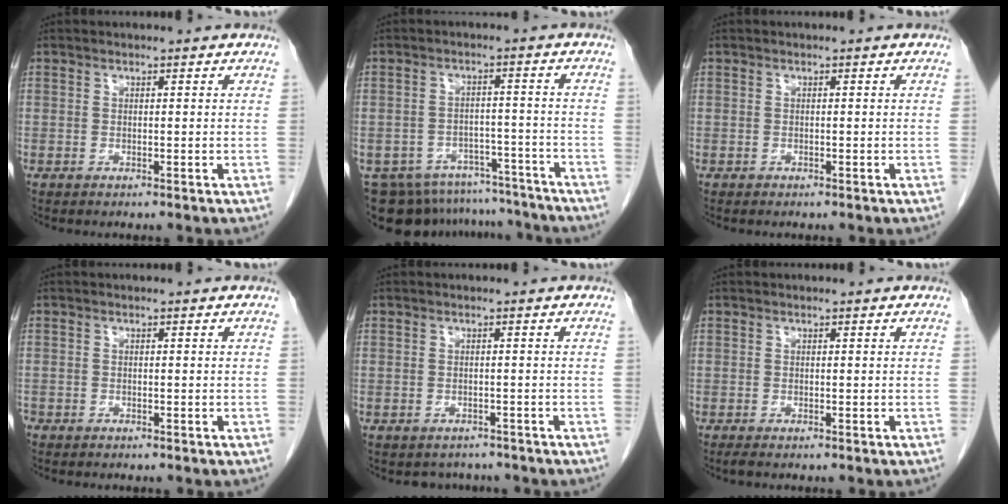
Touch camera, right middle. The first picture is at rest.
{"total": 15.7, "force": [-14.2, 6.0, 3.1], "torque": [-0.053, 0.023, -0.180]}
{"total": 0.0}
{"total": 0.7, "force": [-0.6, 0.4, 0.1], "torque": [-0.005, 0.001, -0.012]}
{"total": 2.8, "force": [-2.4, 1.4, -0.1], "torque": [-0.002, 0.005, -0.034]}
{"total": 0.5, "force": [-0.4, 0.0, 0.3], "torque": [-0.008, -0.002, -0.008]}